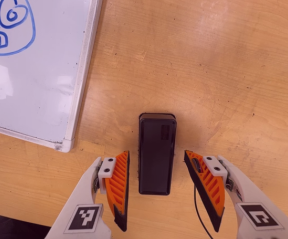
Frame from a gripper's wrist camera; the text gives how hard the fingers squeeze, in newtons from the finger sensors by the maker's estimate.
{"total": 0.0}